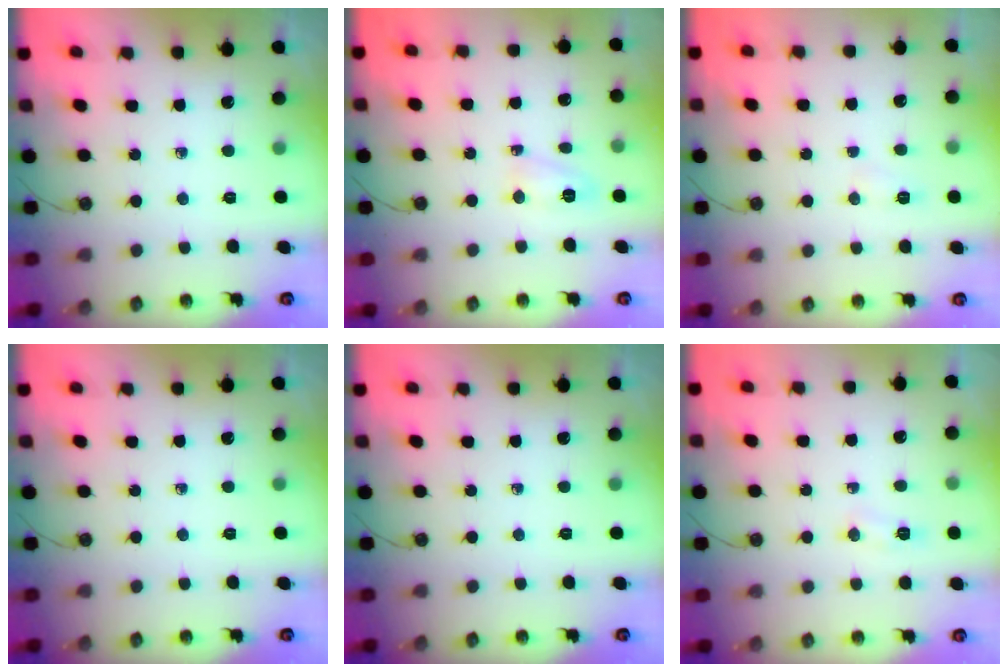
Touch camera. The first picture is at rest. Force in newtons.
{"total": 4.3, "press": 4.3, "slide": 0.7}
{"total": 4.4, "press": 4.4, "slide": 0.5}
{"total": 0.0}
{"total": 0.0}
{"total": 4.5, "press": 4.4, "slide": 0.6}